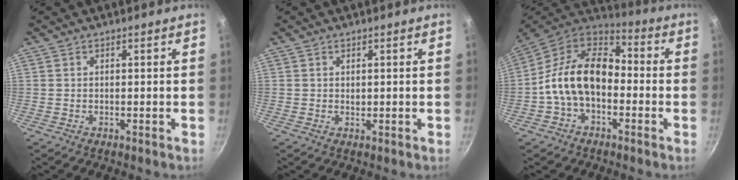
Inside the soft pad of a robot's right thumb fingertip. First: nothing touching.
{"total": 0.7, "force": [0.3, 0.5, 0.4], "torque": [-0.004, 0.000, 0.005]}
{"total": 15.7, "force": [-2.4, 10.5, 11.5], "torque": [-0.179, 0.049, -0.063]}